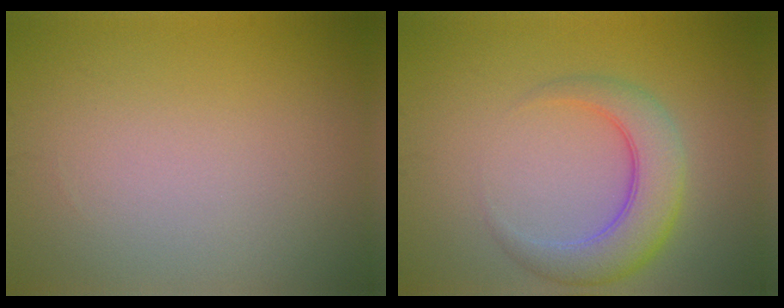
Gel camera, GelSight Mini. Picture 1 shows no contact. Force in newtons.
{"total": 5.1, "press": 5.1, "slide": 0.1}